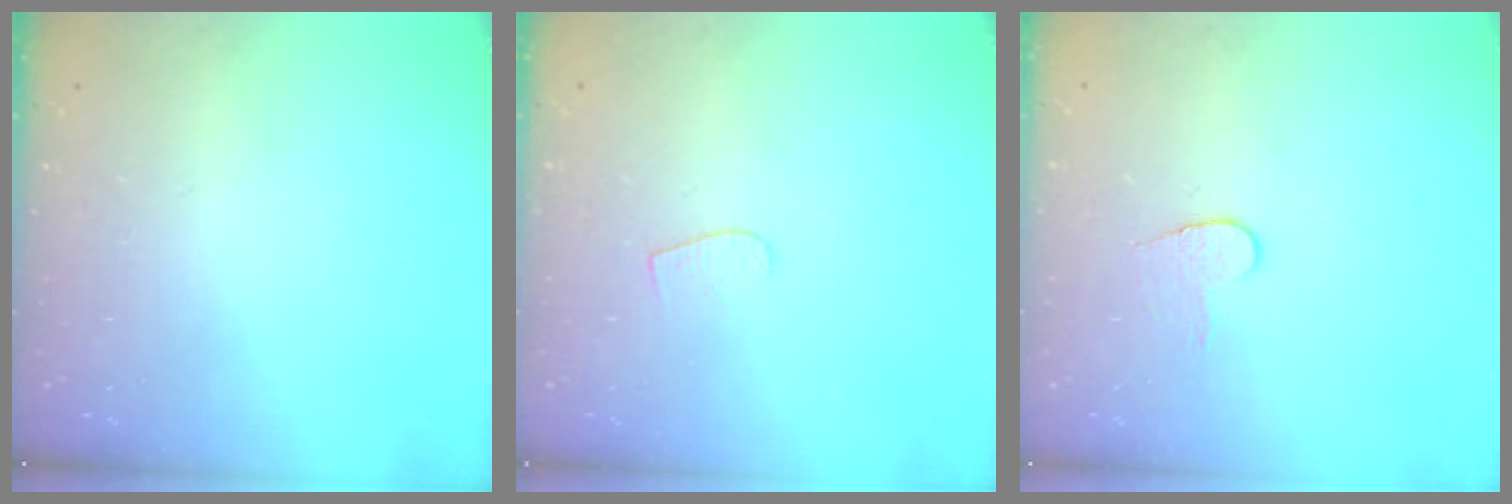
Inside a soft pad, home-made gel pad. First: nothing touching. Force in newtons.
{"total": 3.7, "press": 3.7, "slide": 0.3}
{"total": 6.0, "press": 6.0, "slide": 0.5}